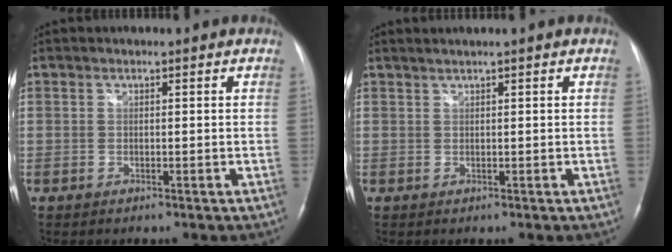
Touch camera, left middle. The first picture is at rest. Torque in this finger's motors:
{"motor_torque": [0.07, 0.02, 0.04, 0.00]}